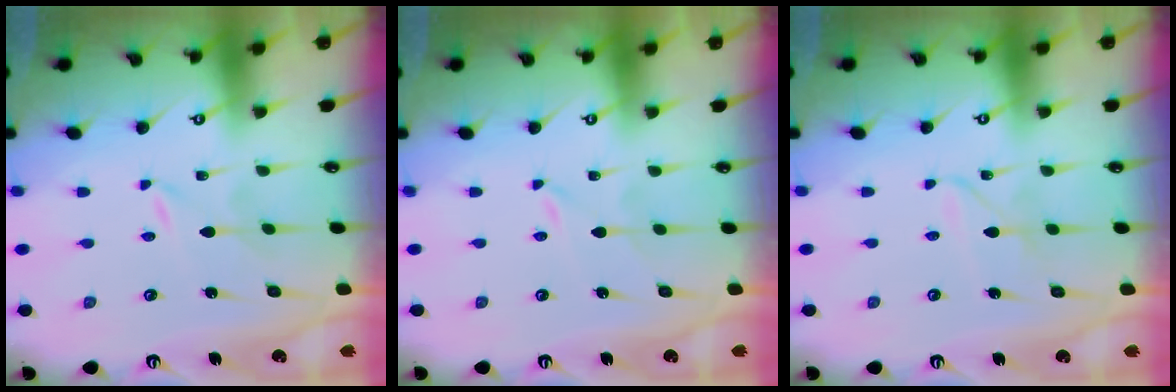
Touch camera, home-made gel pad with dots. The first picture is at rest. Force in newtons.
{"total": 0.0}
{"total": 3.0, "press": 3.0, "slide": 0.1}